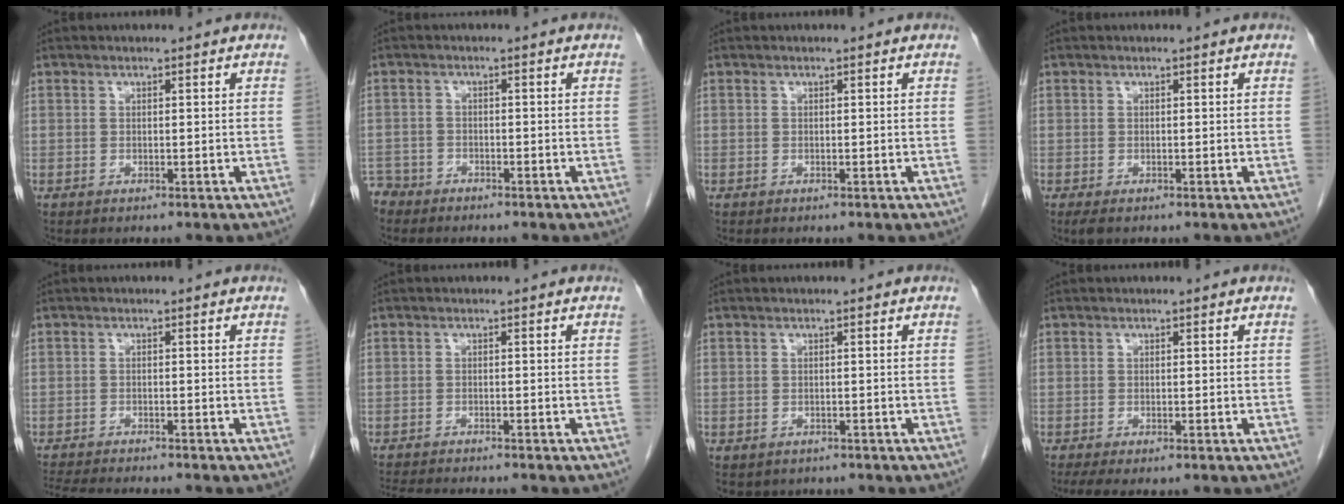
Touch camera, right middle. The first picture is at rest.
{"total": 3.6, "force": [-3.2, 1.5, -0.3], "torque": [0.005, 0.000, -0.065]}
{"total": 0.0}
{"total": 1.7, "force": [-1.1, 0.7, 1.0], "torque": [-0.018, -0.005, -0.014]}
{"total": 9.5, "force": [-8.6, 0.6, 4.0], "torque": [-0.061, -0.017, -0.128]}
{"total": 7.4, "force": [-6.8, 0.2, 2.9], "torque": [-0.044, -0.016, -0.105]}
{"total": 2.8, "force": [-2.2, 1.7, 0.5], "torque": [-0.010, -0.001, -0.026]}
{"total": 3.6, "force": [-2.6, 0.9, 2.4], "torque": [-0.042, -0.014, -0.037]}